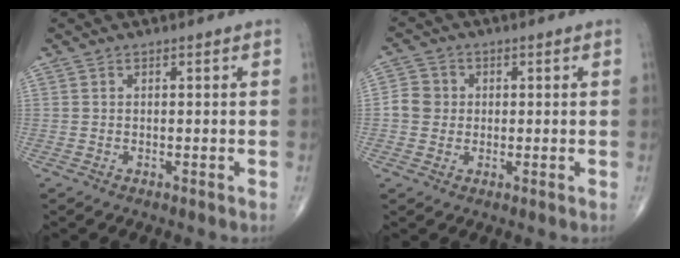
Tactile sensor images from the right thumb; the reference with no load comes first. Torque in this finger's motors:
{"motor_torque": [-0.15, 0.18, 0.06, -0.10, 0.06]}